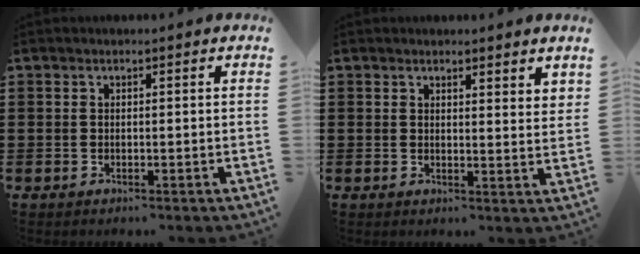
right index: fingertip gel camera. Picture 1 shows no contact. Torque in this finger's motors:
{"motor_torque": [-0.20, 0.31, 0.15, 0.00]}